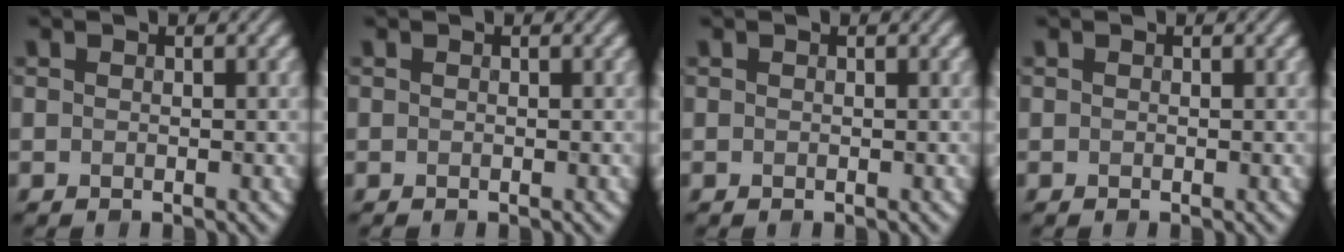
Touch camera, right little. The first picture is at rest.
{"total": 0.0}
{"total": 0.0}
{"total": 0.0}